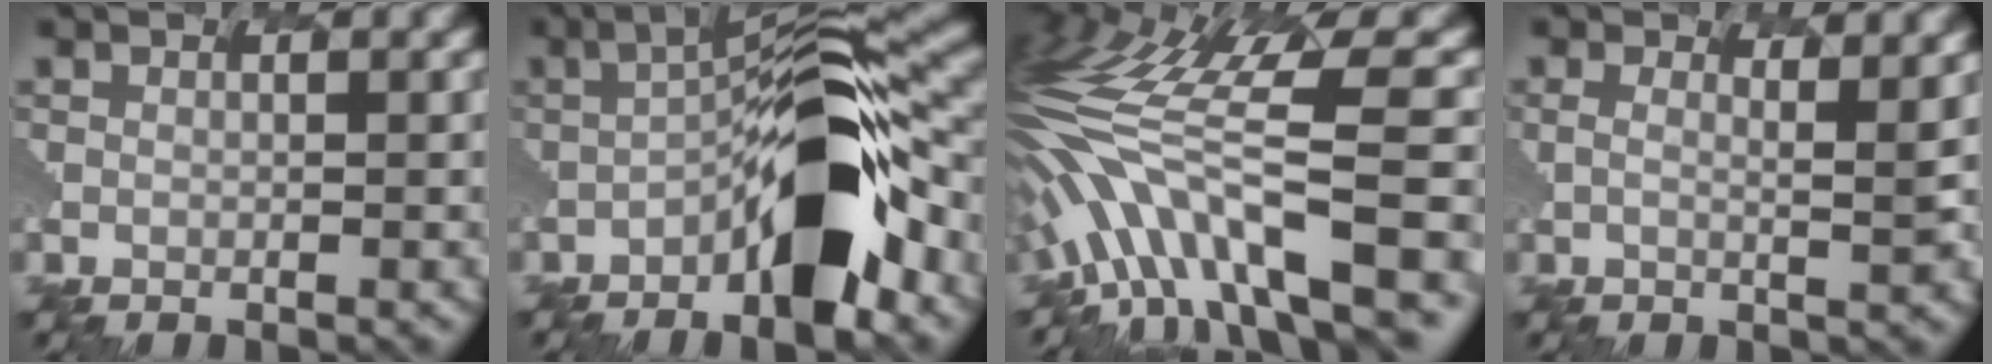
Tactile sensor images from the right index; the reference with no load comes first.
{"total": 9.3, "force": [-4.6, 2.7, 7.6], "torque": [-0.129, 0.026, -0.094]}
{"total": 9.6, "force": [-2.1, 3.7, 8.6], "torque": [-0.184, 0.041, -0.053]}
{"total": 2.0, "force": [1.6, 0.3, 1.2], "torque": [-0.010, 0.031, -0.010]}